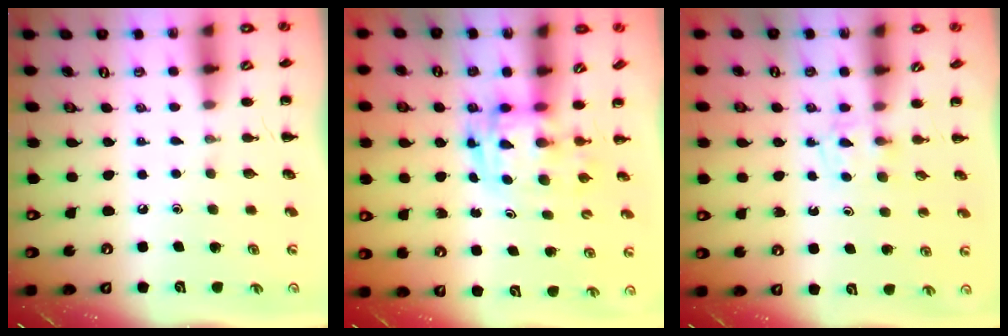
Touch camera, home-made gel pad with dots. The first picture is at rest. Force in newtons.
{"total": 2.8, "press": 2.7, "slide": 0.5}
{"total": 2.3, "press": 2.0, "slide": 1.0}